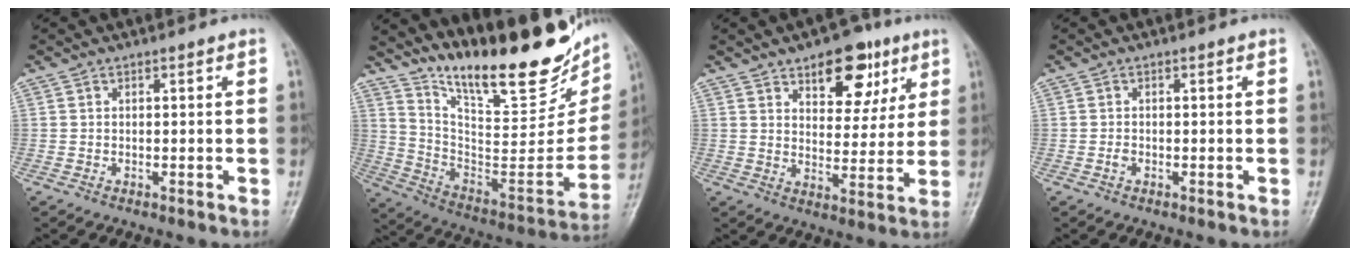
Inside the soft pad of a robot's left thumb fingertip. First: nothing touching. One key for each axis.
{"total": 29.1, "fx": 20.6, "fy": 8.7, "fz": 18.6, "tx": -0.247, "ty": -0.106, "tz": 0.323}
{"total": 12.3, "fx": 6.7, "fy": 6.7, "fz": 7.9, "tx": -0.065, "ty": -0.030, "tz": 0.096}
{"total": 0.8, "fx": -0.3, "fy": 0.5, "fz": 0.5, "tx": -0.008, "ty": 0.001, "tz": -0.008}